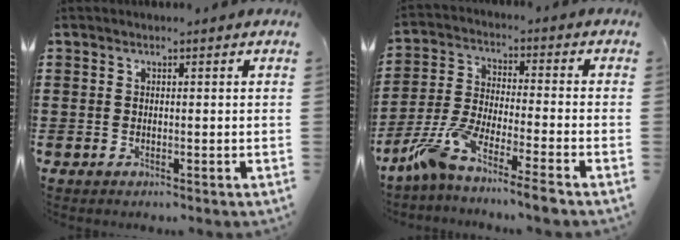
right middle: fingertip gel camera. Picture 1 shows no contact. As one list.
[{"total": 7.9, "force": [-6.8, -0.1, 4.0], "torque": [-0.096, -0.010, -0.138]}]